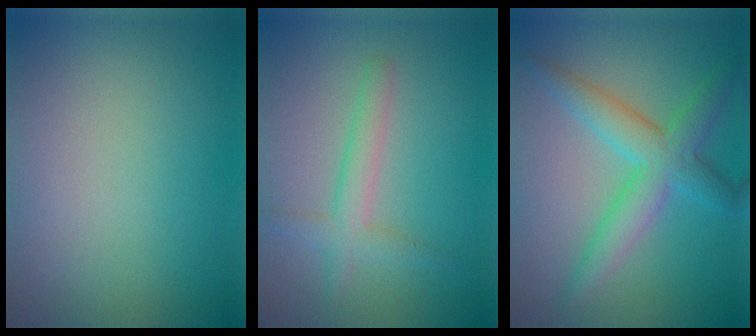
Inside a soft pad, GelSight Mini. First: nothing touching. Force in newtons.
{"total": 2.7, "press": 2.7, "slide": 0.2}
{"total": 5.0, "press": 5.0, "slide": 0.2}